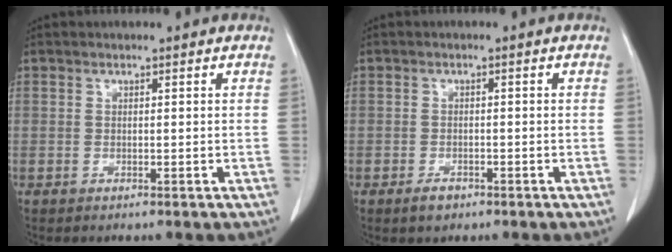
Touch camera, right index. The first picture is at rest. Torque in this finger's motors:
{"motor_torque": [-0.16, -0.12, -0.05, -0.04]}